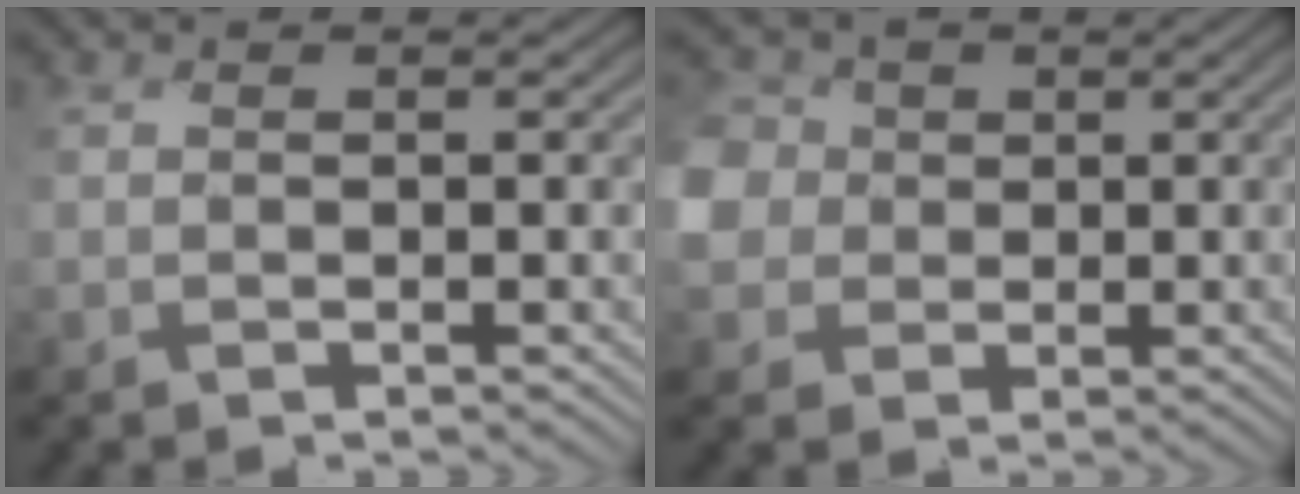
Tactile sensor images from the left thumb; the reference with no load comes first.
{"total": 7.7, "force": [-0.1, 7.0, 3.2], "torque": [-0.121, -0.010, -0.021]}